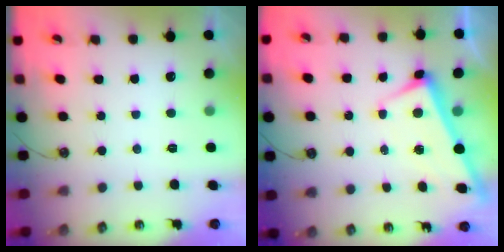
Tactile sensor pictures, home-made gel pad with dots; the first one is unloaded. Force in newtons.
{"total": 2.6, "press": 2.6, "slide": 0.4}